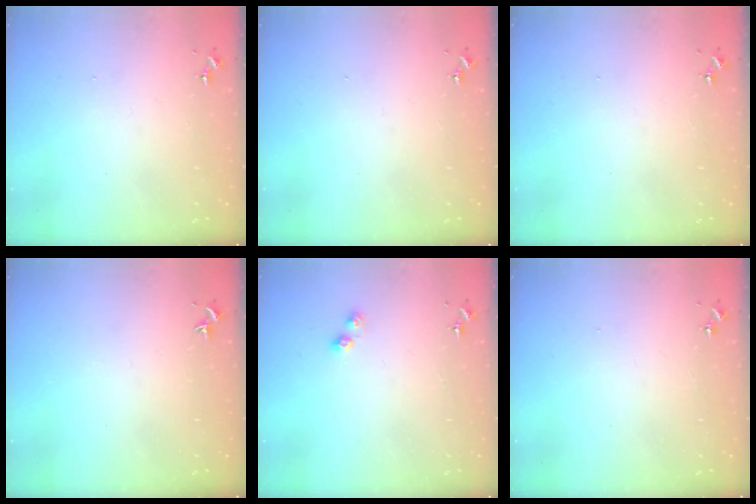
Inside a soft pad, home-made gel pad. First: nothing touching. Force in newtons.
{"total": 0.0}
{"total": 0.0}
{"total": 0.0}
{"total": 3.4, "press": 3.4, "slide": 0.4}
{"total": 0.0}